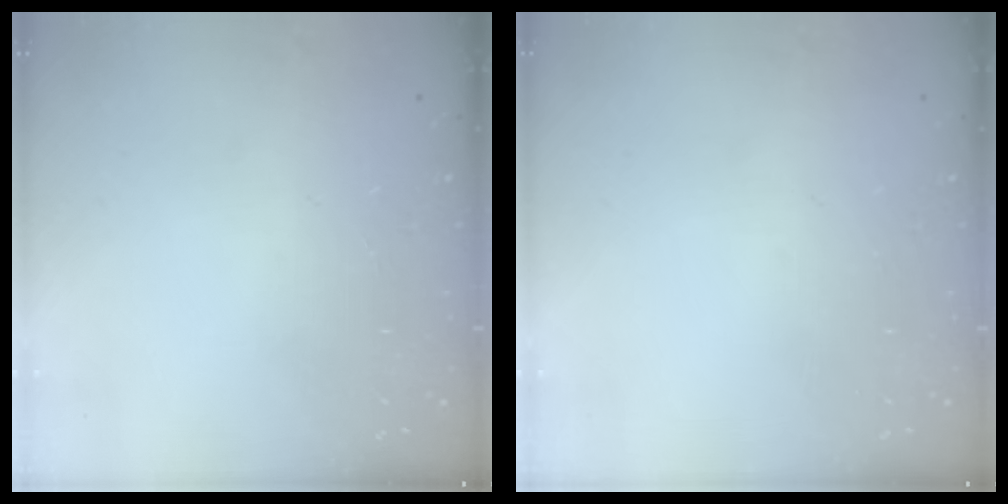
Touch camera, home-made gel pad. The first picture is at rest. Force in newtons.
{"total": 0.0}